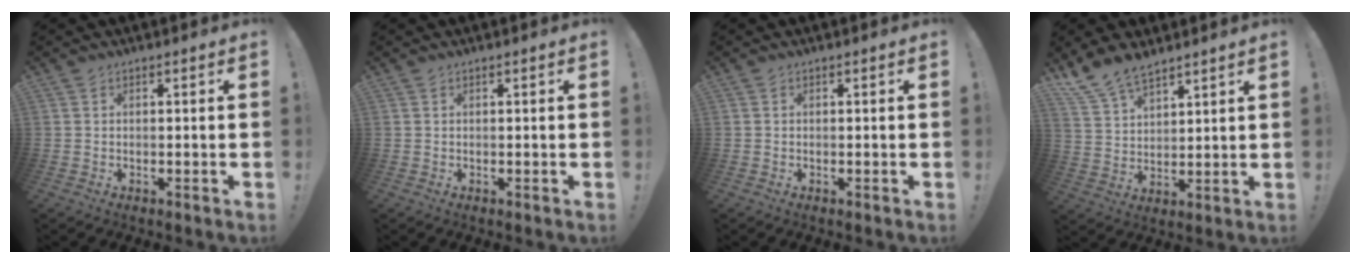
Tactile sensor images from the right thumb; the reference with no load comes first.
{"total": 0.0}
{"total": 0.0}
{"total": 9.2, "force": [8.0, 3.3, 3.1], "torque": [-0.069, -0.049, 0.158]}